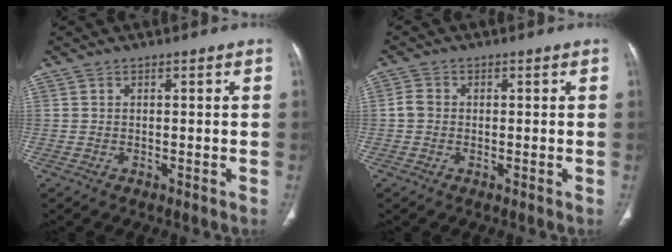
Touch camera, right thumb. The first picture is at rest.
{"total": 2.3, "force": [-0.2, 2.0, 1.2], "torque": [-0.018, 0.007, -0.008]}